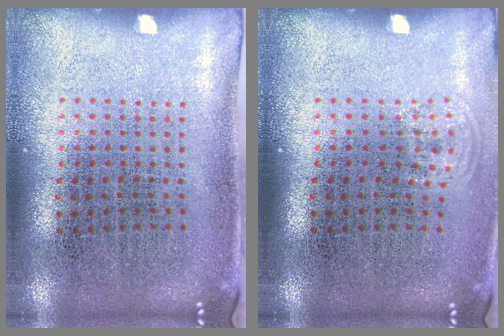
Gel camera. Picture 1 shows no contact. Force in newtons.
{"total": 0.8, "press": 0.6, "slide": 0.5}